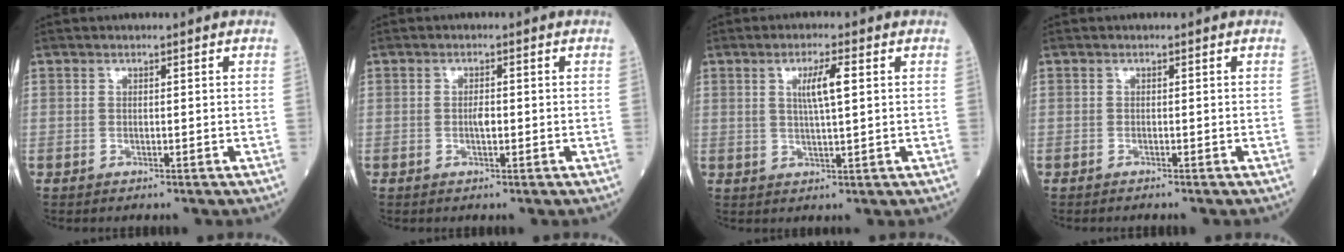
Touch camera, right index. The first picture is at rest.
{"total": 1.6, "force": [-0.2, 0.6, 1.4], "torque": [-0.024, 0.002, -0.003]}
{"total": 4.8, "force": [1.4, 0.4, 4.6], "torque": [-0.084, 0.000, 0.024]}
{"total": 0.7, "force": [-0.7, -0.1, 0.2], "torque": [-0.002, 0.000, -0.013]}